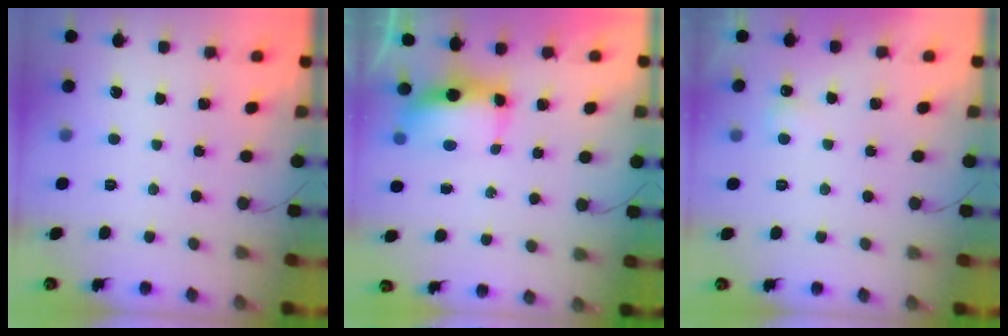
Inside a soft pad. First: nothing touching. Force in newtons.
{"total": 9.1, "press": 8.2, "slide": 4.0}
{"total": 2.2, "press": 2.2, "slide": 0.4}